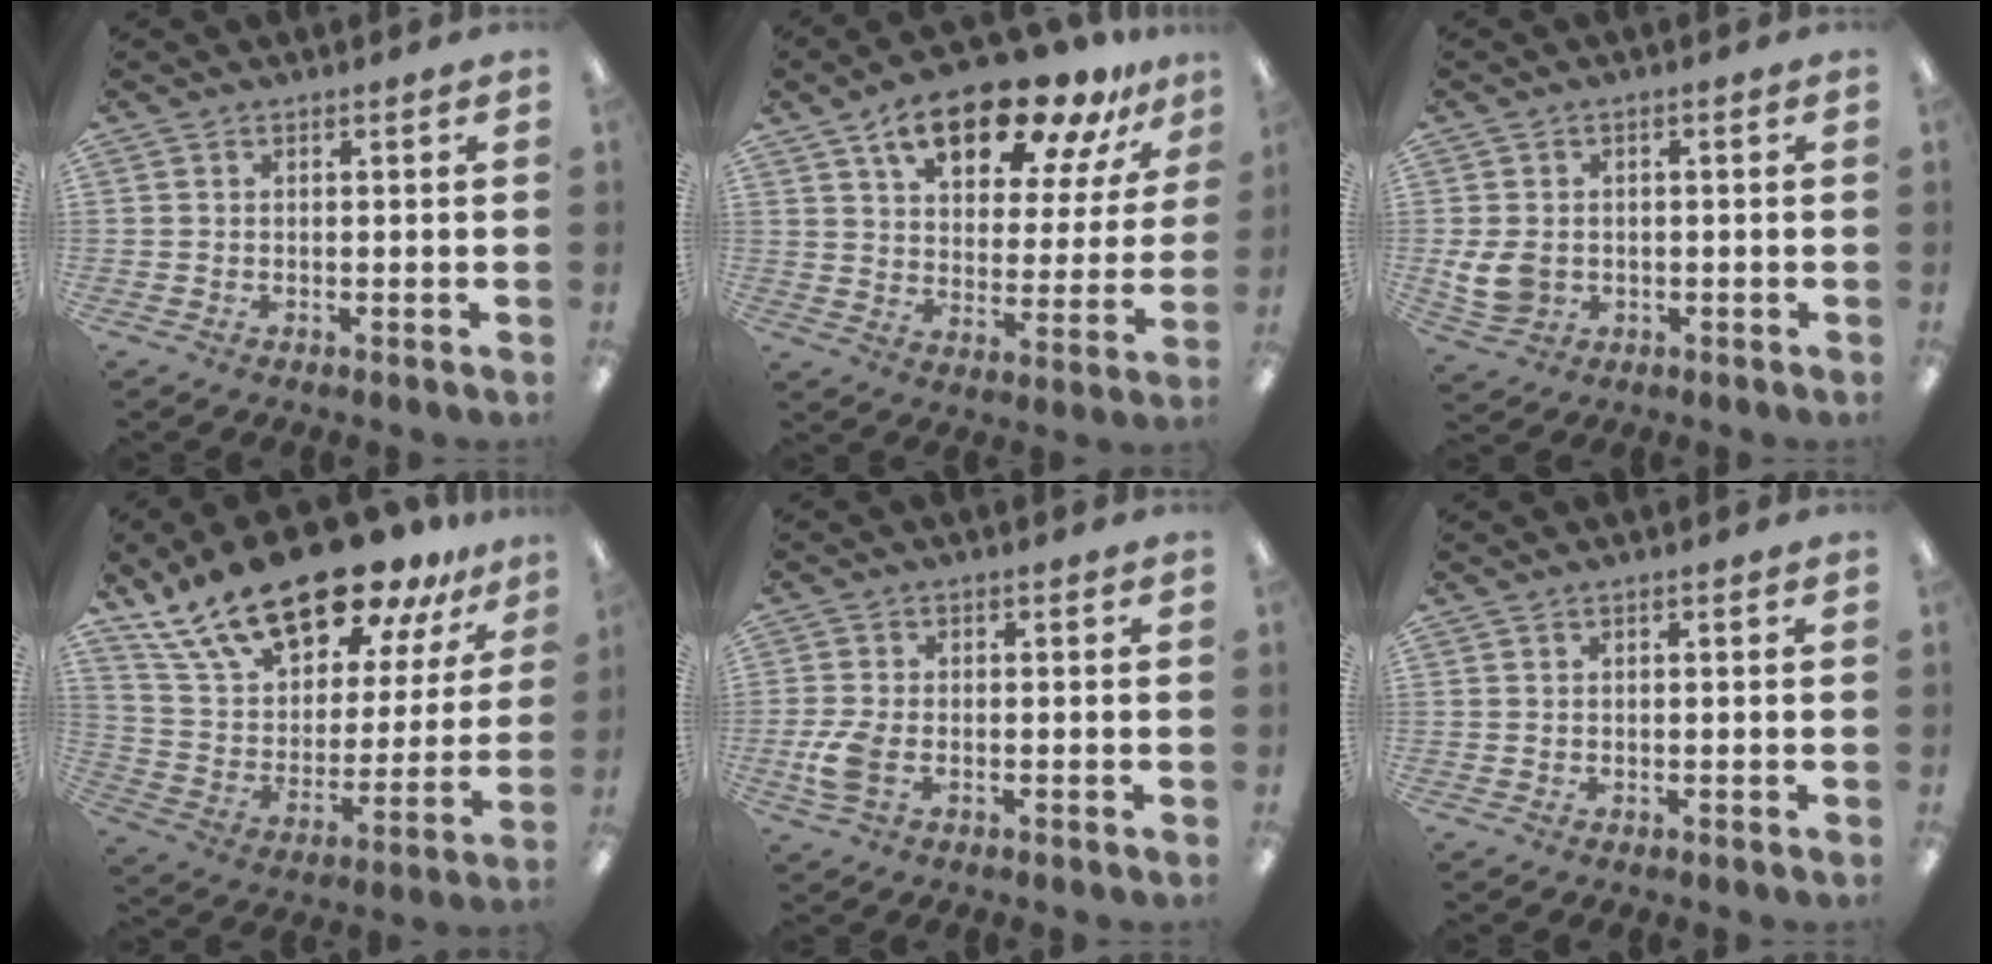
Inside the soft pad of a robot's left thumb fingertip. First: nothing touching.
{"total": 19.4, "force": [13.4, 8.3, 11.4], "torque": [-0.173, -0.073, 0.223]}
{"total": 6.3, "force": [-0.6, 5.0, 3.8], "torque": [-0.093, 0.004, -0.010]}
{"total": 25.4, "force": [18.7, 10.3, 13.7], "torque": [-0.243, -0.119, 0.325]}
{"total": 6.0, "force": [-1.6, 3.4, 4.6], "torque": [-0.105, -0.001, -0.032]}
{"total": 0.0}